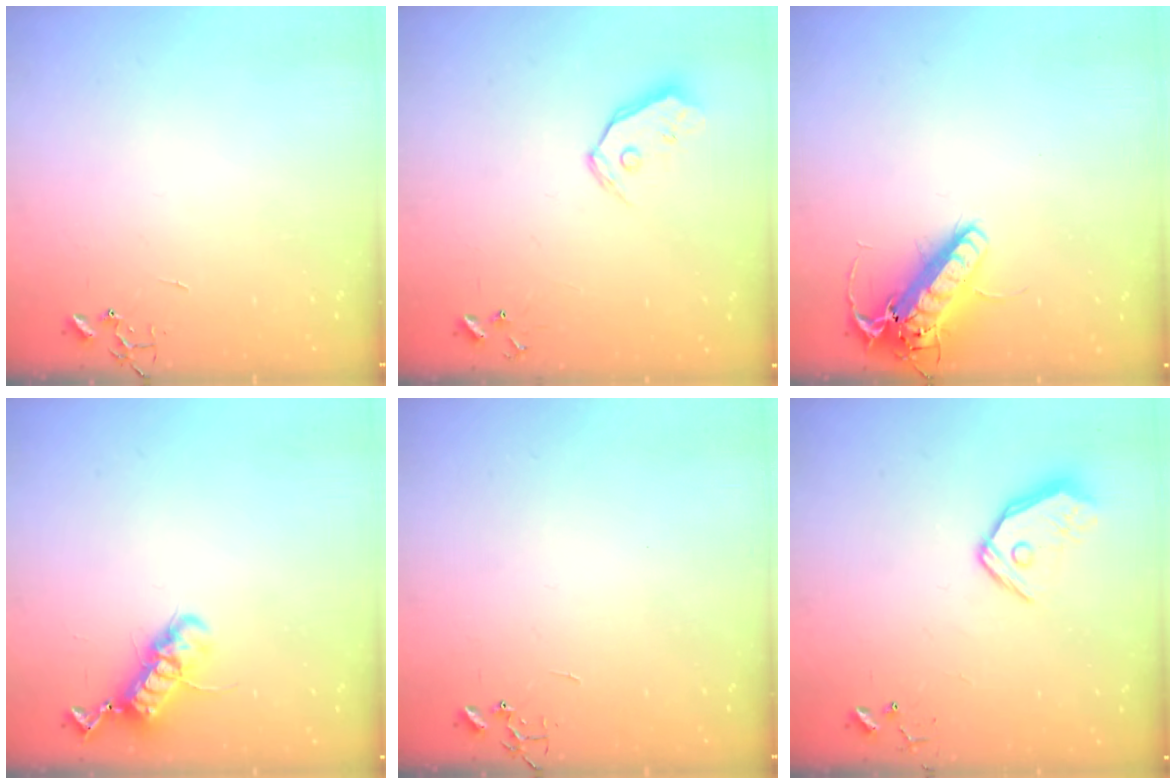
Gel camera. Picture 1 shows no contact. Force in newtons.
{"total": 7.7, "press": 7.6, "slide": 0.9}
{"total": 15.6, "press": 15.3, "slide": 3.2}
{"total": 12.7, "press": 12.6, "slide": 1.6}
{"total": 0.0}
{"total": 11.1, "press": 11.0, "slide": 1.7}